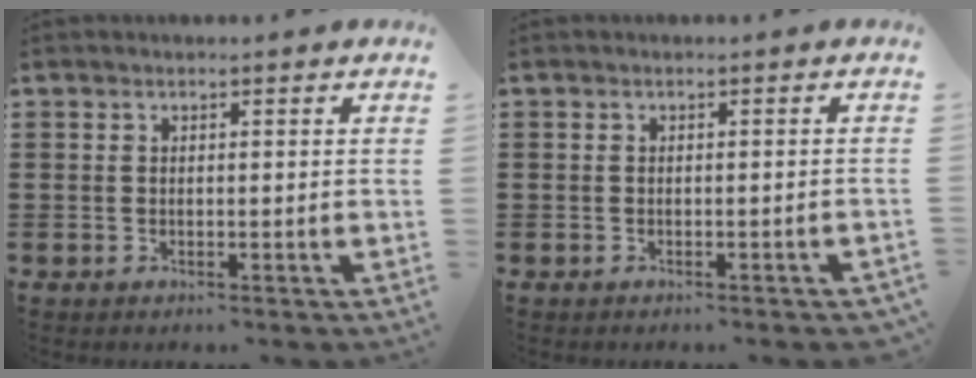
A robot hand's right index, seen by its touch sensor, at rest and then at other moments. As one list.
[{"total": 0.5, "force": [-0.5, 0.1, 0.1], "torque": [-0.005, -0.003, -0.010]}]